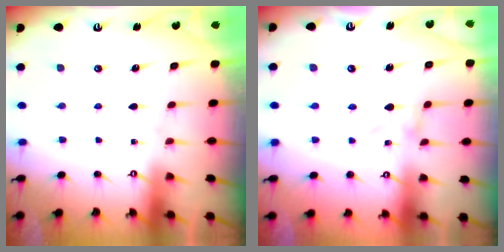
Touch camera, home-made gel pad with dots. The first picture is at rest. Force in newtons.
{"total": 0.7, "press": 0.7, "slide": 0.1}